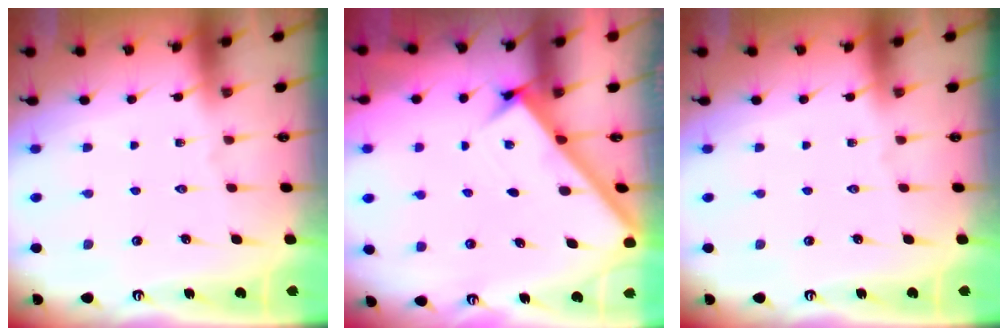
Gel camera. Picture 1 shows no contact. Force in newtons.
{"total": 2.8, "press": 2.7, "slide": 0.4}
{"total": 0.0}